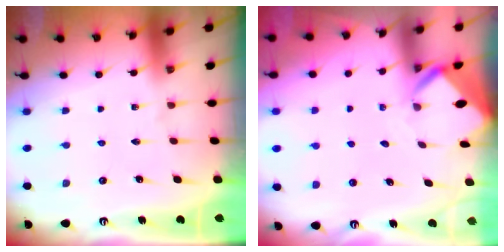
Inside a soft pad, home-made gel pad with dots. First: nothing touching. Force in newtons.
{"total": 3.2, "press": 3.2, "slide": 0.2}